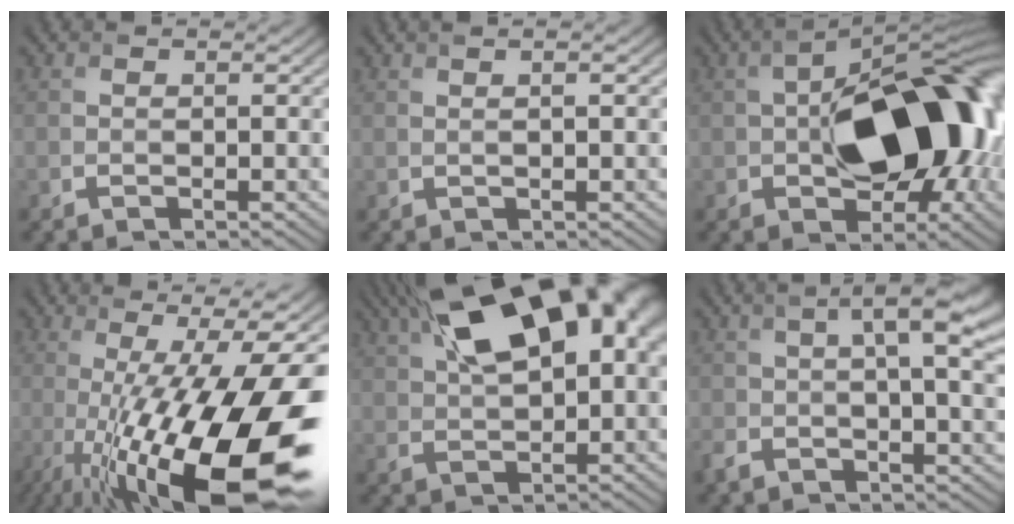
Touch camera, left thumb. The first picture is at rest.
{"total": 1.7, "force": [1.0, 0.4, 1.3], "torque": [-0.014, -0.004, 0.009]}
{"total": 14.2, "force": [-0.4, 8.3, 11.5], "torque": [-0.165, -0.001, 0.005]}
{"total": 20.1, "force": [-5.5, 6.1, 18.3], "torque": [-0.289, -0.019, -0.091]}
{"total": 18.4, "force": [7.2, 8.9, 14.5], "torque": [-0.234, 0.054, 0.101]}
{"total": 7.5, "force": [1.3, 3.1, 6.7], "torque": [-0.125, -0.005, 0.020]}